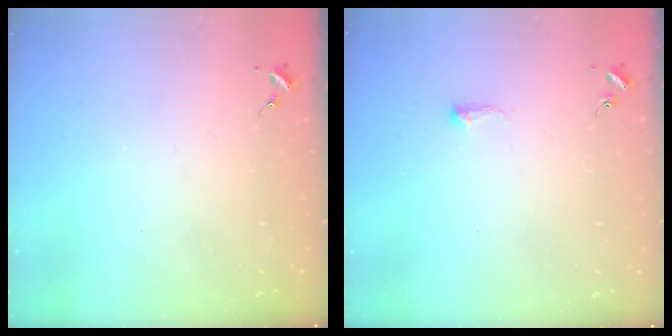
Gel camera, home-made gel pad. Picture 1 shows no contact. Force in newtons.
{"total": 5.2, "press": 5.1, "slide": 0.8}